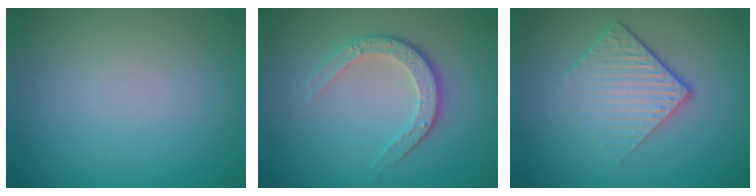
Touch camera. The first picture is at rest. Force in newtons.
{"total": 3.4, "press": 2.6, "slide": 2.2}
{"total": 4.4, "press": 2.9, "slide": 3.4}